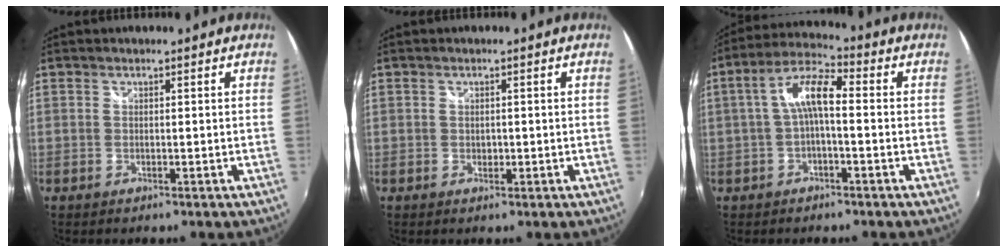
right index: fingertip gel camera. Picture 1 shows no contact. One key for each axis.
{"total": 0.9, "fx": -0.1, "fy": 0.9, "fz": 0.4, "tx": -0.004, "ty": -0.001, "tz": -0.001}
{"total": 7.5, "fx": -0.5, "fy": 2.3, "fz": 7.1, "tx": -0.149, "ty": 0.022, "tz": -0.010}